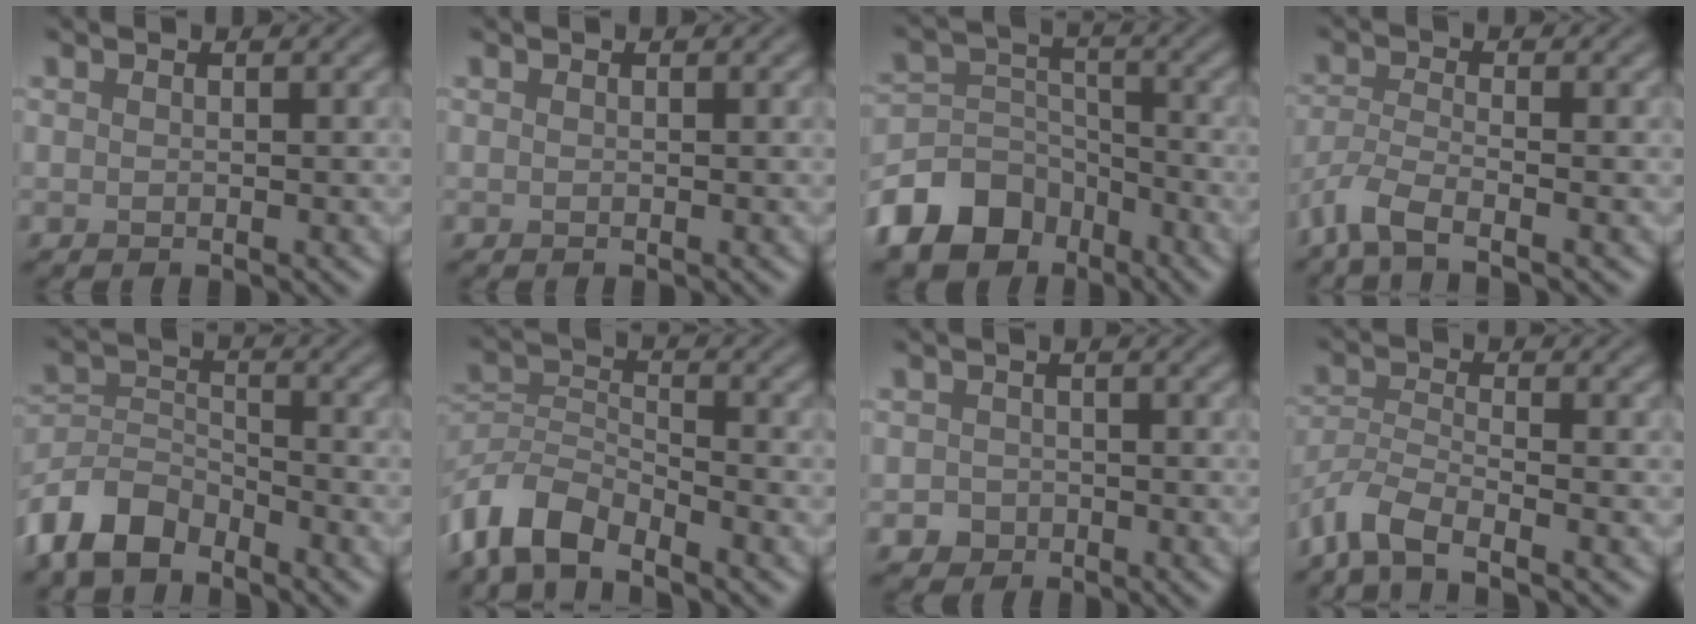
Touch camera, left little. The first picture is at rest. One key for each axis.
{"total": 0.0}
{"total": 8.8, "fx": -5.8, "fy": 5.9, "fz": 3.1, "tx": -0.050, "ty": 0.006, "tz": -0.120}
{"total": 3.8, "fx": -2.7, "fy": 0.9, "fz": 2.6, "tx": -0.060, "ty": -0.012, "tz": -0.068}
{"total": 5.8, "fx": -4.6, "fy": 2.7, "fz": 2.3, "tx": -0.045, "ty": -0.003, "tz": -0.102}
{"total": 6.1, "fx": -4.8, "fy": 2.5, "fz": 2.9, "tx": -0.052, "ty": -0.002, "tz": -0.105}
{"total": 1.4, "fx": -0.6, "fy": 1.3, "fz": 0.2, "tx": 0.007, "ty": -0.002, "tz": -0.012}
{"total": 4.7, "fx": -3.6, "fy": 1.3, "fz": 2.8, "tx": -0.057, "ty": -0.006, "tz": -0.081}